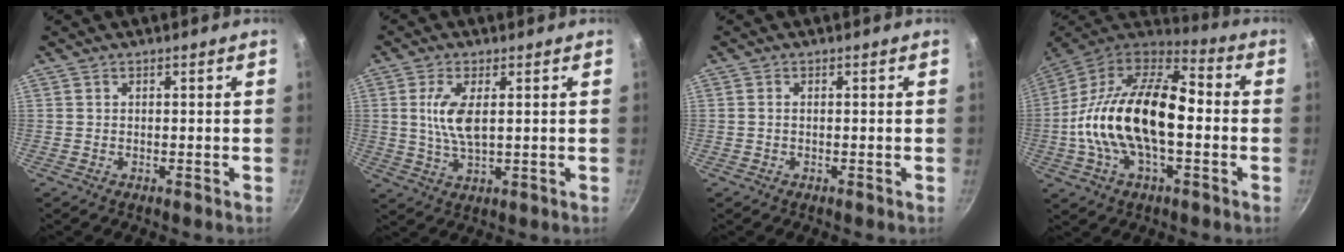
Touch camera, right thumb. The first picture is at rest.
{"total": 7.1, "force": [1.3, 2.8, 6.4], "torque": [-0.131, -0.003, 0.027]}
{"total": 0.6, "force": [-0.1, 0.3, 0.5], "torque": [-0.010, 0.003, -0.002]}
{"total": 24.5, "force": [-1.9, 12.9, 20.7], "torque": [-0.370, 0.042, -0.049]}